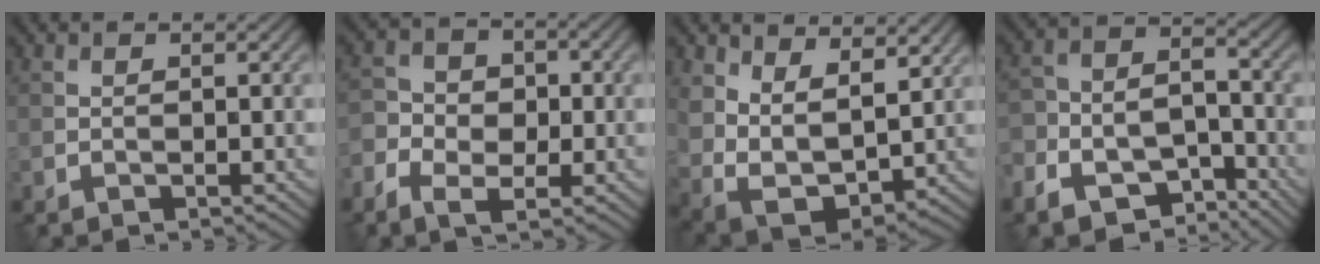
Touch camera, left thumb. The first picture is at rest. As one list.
[{"total": 6.3, "force": [-2.7, 4.5, 3.5], "torque": [-0.066, -0.009, -0.056]}, {"total": 10.9, "force": [5.5, 6.2, 7.0], "torque": [-0.167, -0.015, 0.109]}, {"total": 10.1, "force": [-7.0, 5.7, 4.6], "torque": [-0.101, -0.018, -0.129]}]